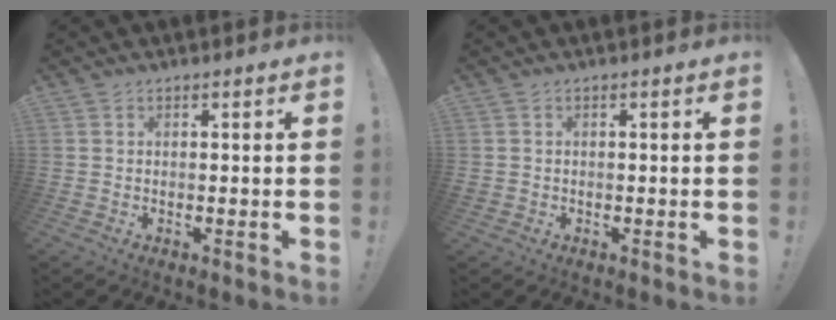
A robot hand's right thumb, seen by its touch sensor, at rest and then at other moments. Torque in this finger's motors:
{"motor_torque": [0.43, 0.03, 0.18, -0.43, 0.00]}